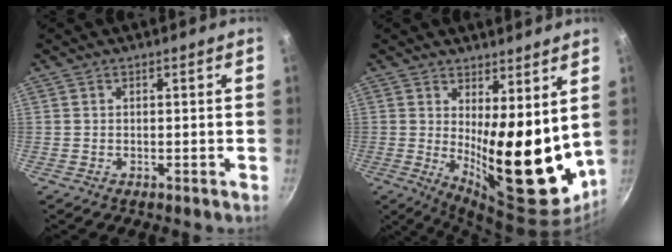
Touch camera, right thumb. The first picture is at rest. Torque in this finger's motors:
{"motor_torque": [0.93, 4.08, 2.12, 0.23, 0.29]}